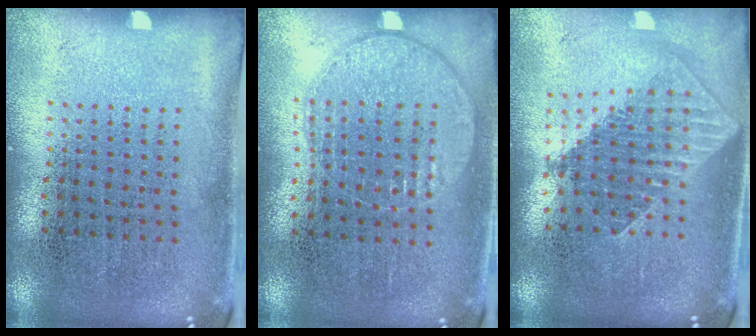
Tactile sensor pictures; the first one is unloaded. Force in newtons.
{"total": 0.9, "press": 0.9, "slide": 0.3}
{"total": 1.8, "press": 1.4, "slide": 1.0}